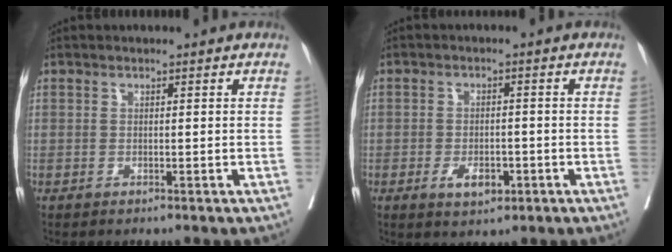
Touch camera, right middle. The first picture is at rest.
{"total": 3.9, "force": [-1.6, 2.0, 2.8], "torque": [-0.049, 0.000, -0.019]}